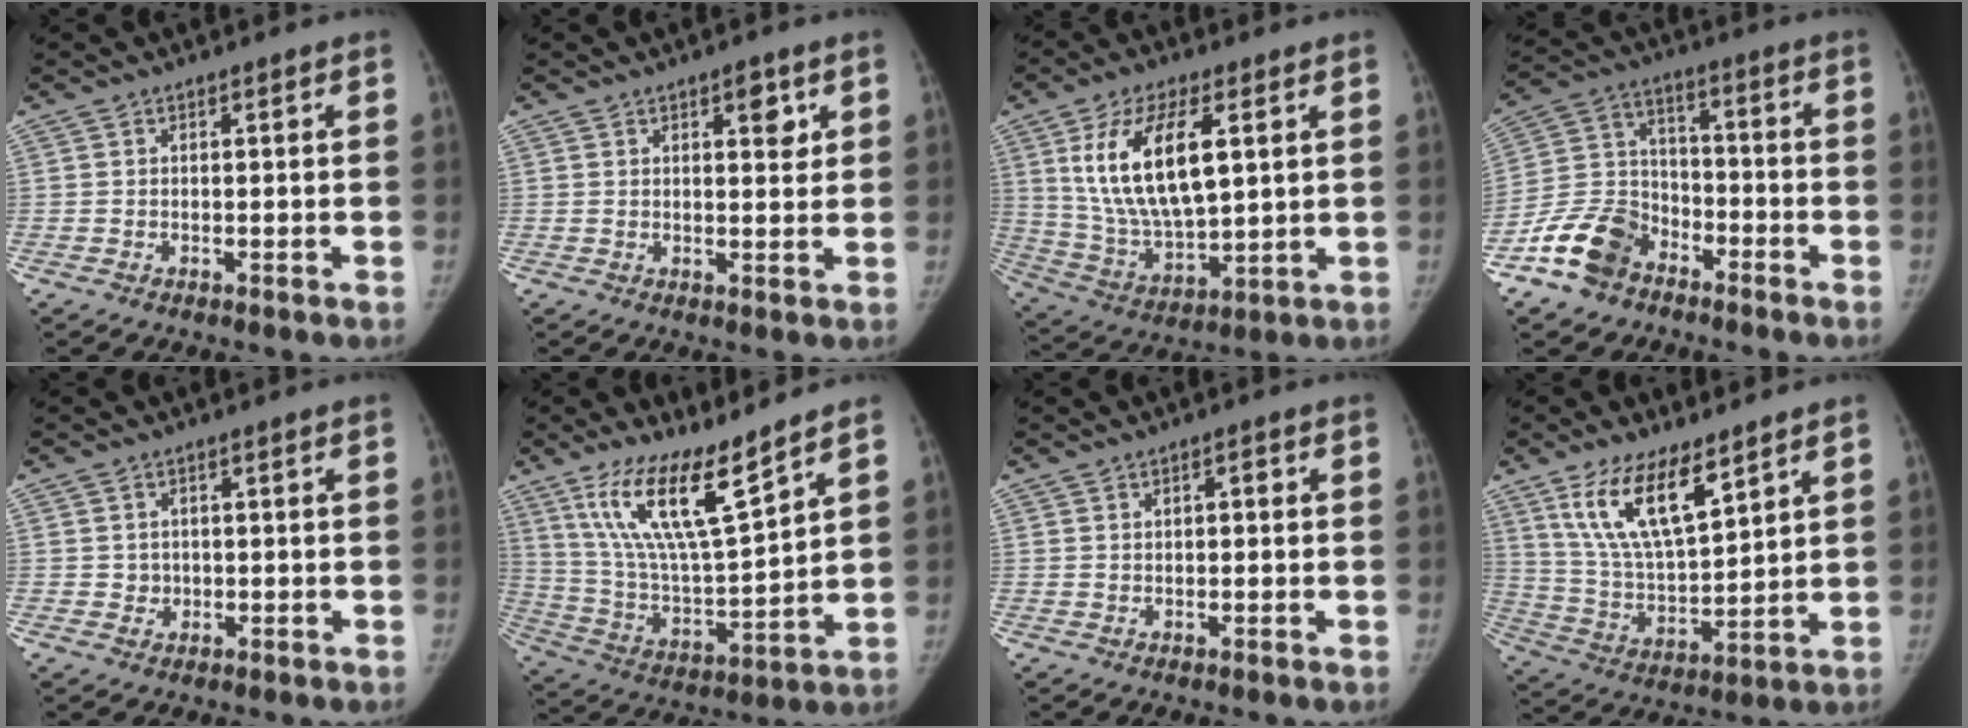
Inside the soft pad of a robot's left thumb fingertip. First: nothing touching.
{"total": 3.8, "force": [1.8, 1.8, 2.8], "torque": [-0.020, -0.008, 0.023]}
{"total": 17.8, "force": [5.2, 8.1, 15.0], "torque": [-0.270, -0.017, 0.106]}
{"total": 12.2, "force": [-8.0, 8.0, 4.7], "torque": [-0.079, 0.058, -0.158]}
{"total": 1.9, "force": [-0.1, 1.8, 0.3], "torque": [0.007, 0.004, 0.000]}
{"total": 16.5, "force": [11.1, 3.4, 11.8], "torque": [-0.203, -0.066, 0.221]}
{"total": 1.7, "force": [0.4, 0.9, 1.4], "torque": [-0.018, 0.006, 0.005]}
{"total": 14.6, "force": [8.8, 5.4, 10.3], "torque": [-0.168, -0.044, 0.178]}